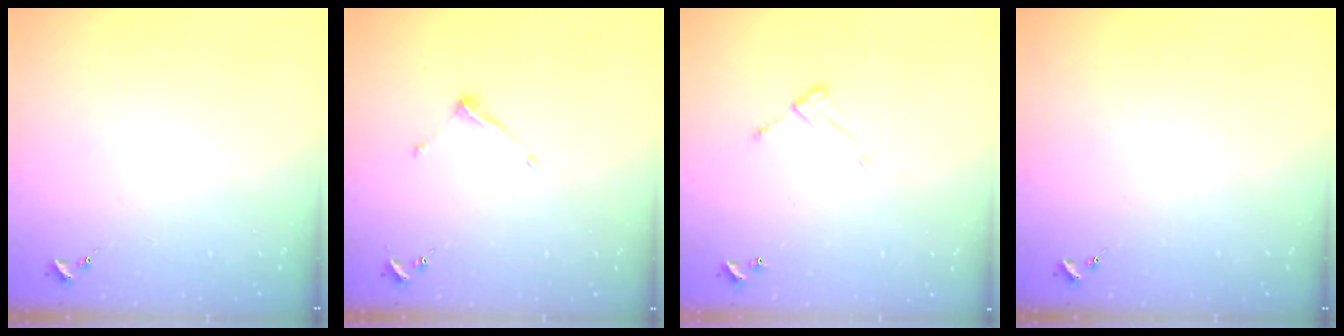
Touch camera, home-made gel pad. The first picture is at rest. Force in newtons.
{"total": 6.7, "press": 6.7, "slide": 0.3}
{"total": 5.1, "press": 5.1, "slide": 0.4}
{"total": 0.0}